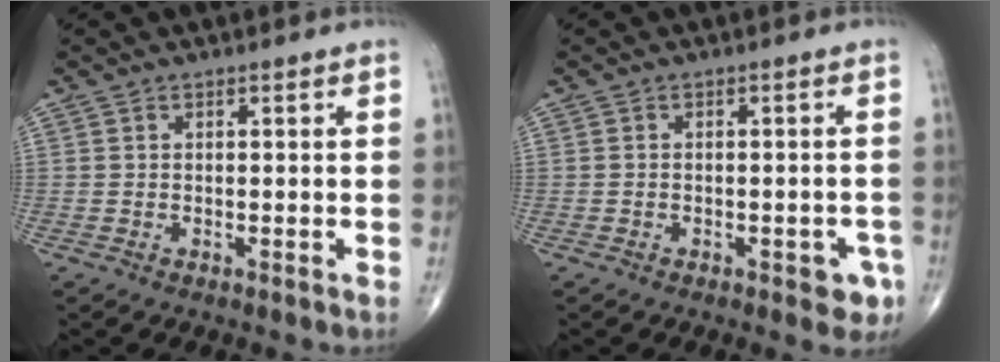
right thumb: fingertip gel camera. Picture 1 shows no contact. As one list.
[{"total": 3.8, "force": [-1.9, 1.9, 2.7], "torque": [-0.014, 0.009, -0.021]}]